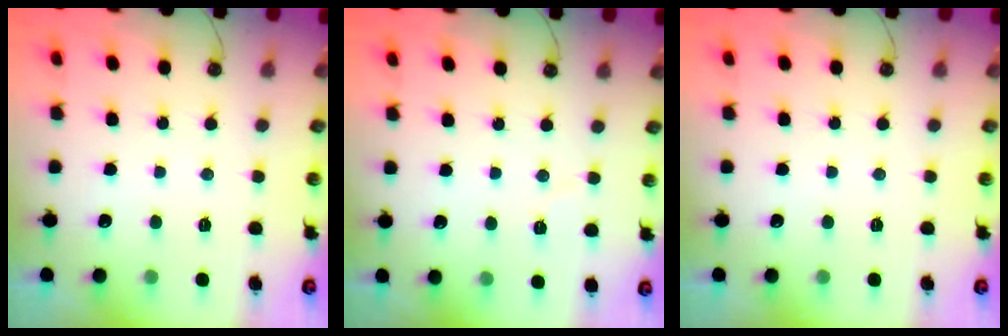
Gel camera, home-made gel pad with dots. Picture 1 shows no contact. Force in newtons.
{"total": 4.6, "press": 4.1, "slide": 2.0}
{"total": 0.0}